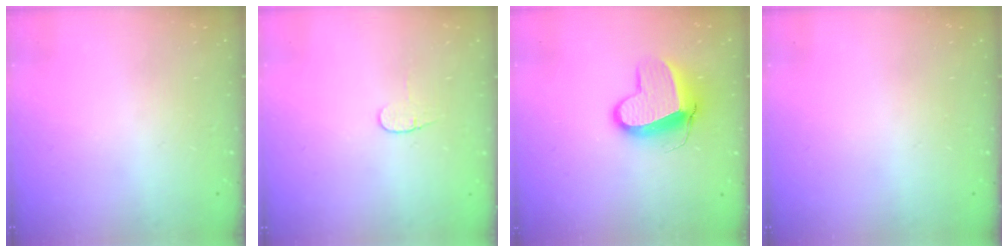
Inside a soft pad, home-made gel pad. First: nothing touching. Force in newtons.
{"total": 3.7, "press": 3.6, "slide": 0.4}
{"total": 12.0, "press": 11.9, "slide": 1.2}
{"total": 0.0}